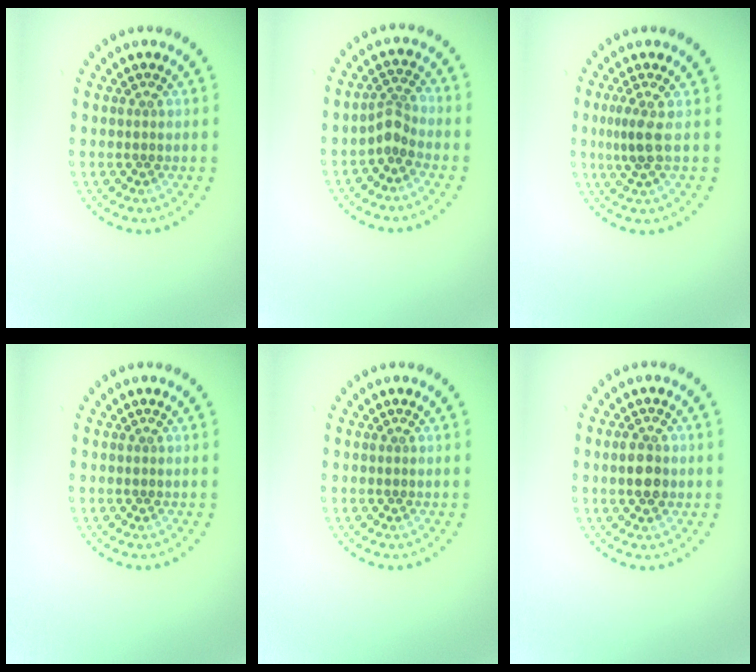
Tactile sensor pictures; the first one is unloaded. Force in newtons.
{"total": 2.1, "press": 1.4, "slide": 1.5}
{"total": 2.2, "press": 1.5, "slide": 1.6}
{"total": 0.0}
{"total": 0.0}
{"total": 2.8, "press": 2.8, "slide": 0.1}